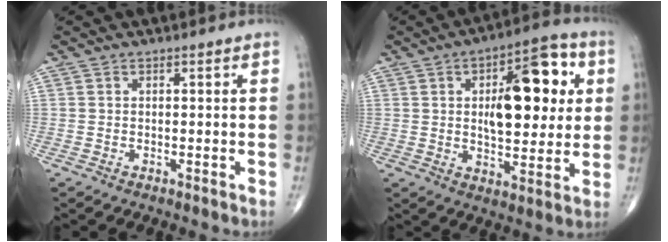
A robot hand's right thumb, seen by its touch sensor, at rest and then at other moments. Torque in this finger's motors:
{"motor_torque": [0.82, 4.19, 1.37, 0.43, 0.07]}